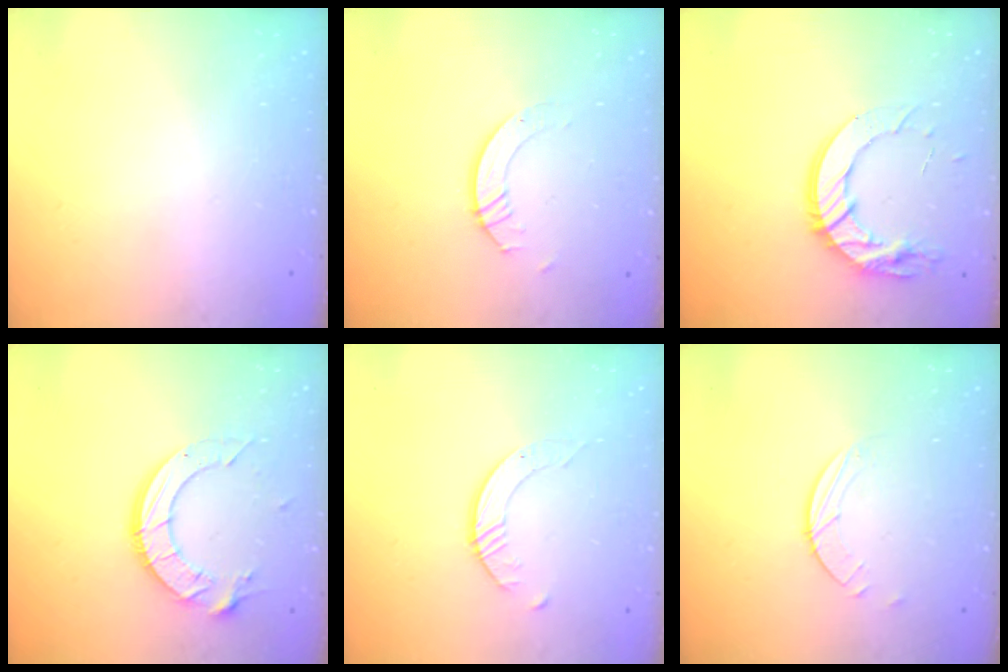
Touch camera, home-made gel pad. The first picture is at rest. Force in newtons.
{"total": 4.0, "press": 4.0, "slide": 0.3}
{"total": 13.8, "press": 13.8, "slide": 1.0}
{"total": 12.9, "press": 12.8, "slide": 1.4}
{"total": 2.6, "press": 2.6, "slide": 0.3}
{"total": 1.7, "press": 1.7, "slide": 0.2}